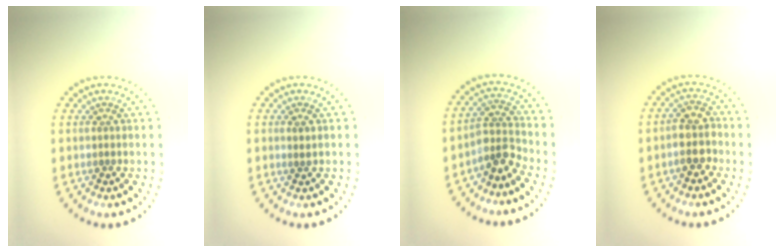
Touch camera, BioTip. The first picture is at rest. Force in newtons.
{"total": 0.5, "press": 0.4, "slide": 0.4}
{"total": 2.8, "press": 2.1, "slide": 1.9}
{"total": 2.8, "press": 2.6, "slide": 1.0}